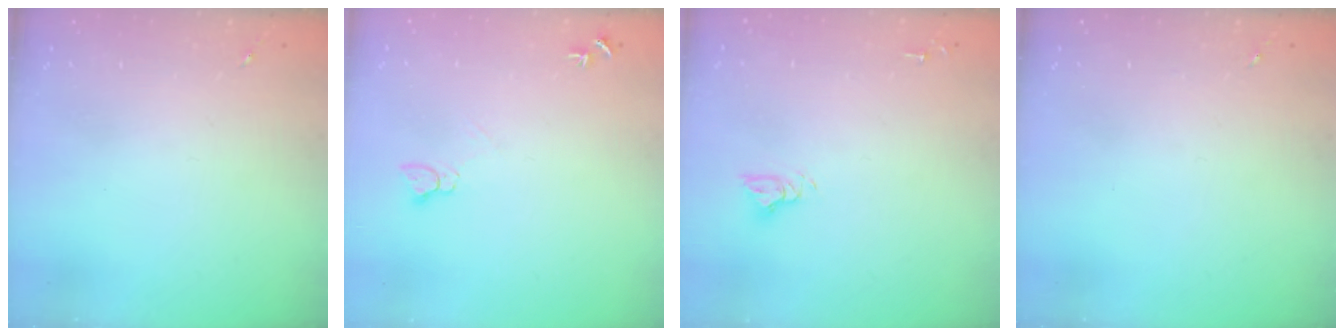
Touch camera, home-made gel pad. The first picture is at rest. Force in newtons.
{"total": 4.4, "press": 4.4, "slide": 0.4}
{"total": 4.8, "press": 4.8, "slide": 0.4}
{"total": 0.0}